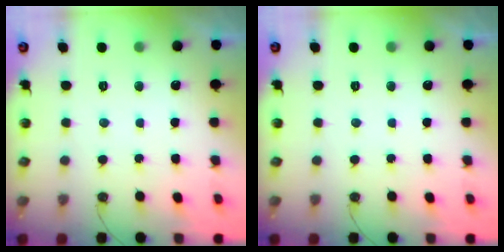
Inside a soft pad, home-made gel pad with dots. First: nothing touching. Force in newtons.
{"total": 0.0}